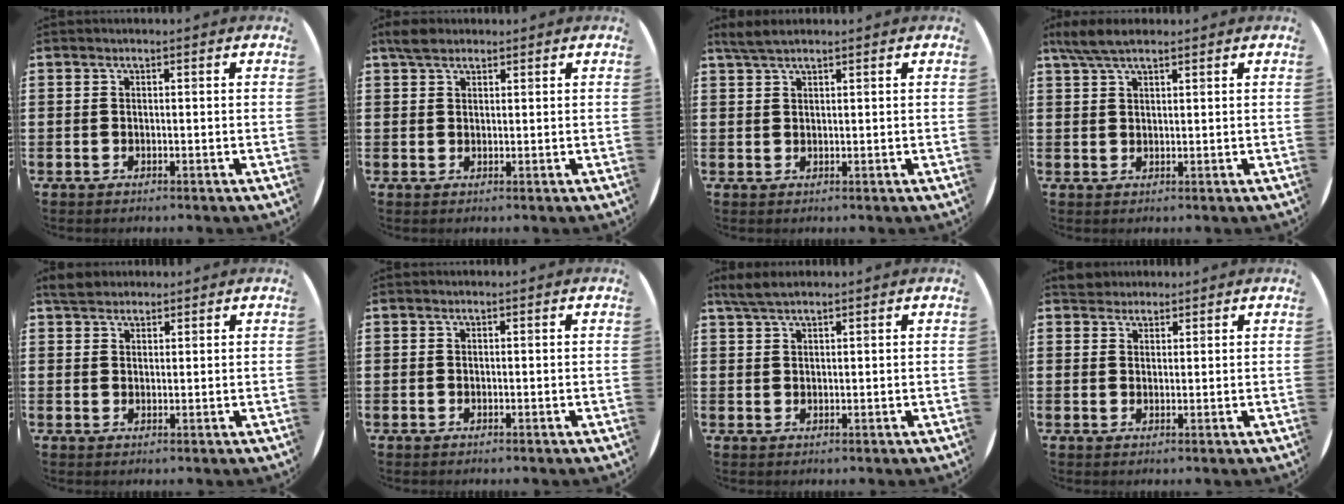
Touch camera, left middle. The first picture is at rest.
{"total": 2.4, "force": [2.0, 1.0, 0.9], "torque": [-0.013, 0.004, 0.036]}
{"total": 2.3, "force": [1.9, 0.4, 1.2], "torque": [-0.026, 0.004, 0.035]}
{"total": 4.1, "force": [3.2, 1.0, 2.4], "torque": [-0.052, 0.004, 0.058]}
{"total": 2.7, "force": [2.4, 1.1, 0.5], "torque": [-0.007, 0.005, 0.045]}
{"total": 0.0}
{"total": 2.6, "force": [2.2, 0.5, 1.5], "torque": [-0.031, 0.006, 0.039]}
{"total": 2.4, "force": [2.3, 0.9, -0.1], "torque": [0.004, 0.000, 0.044]}